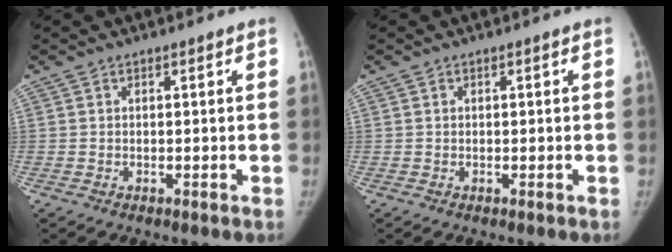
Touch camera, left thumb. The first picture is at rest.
{"total": 0.0}